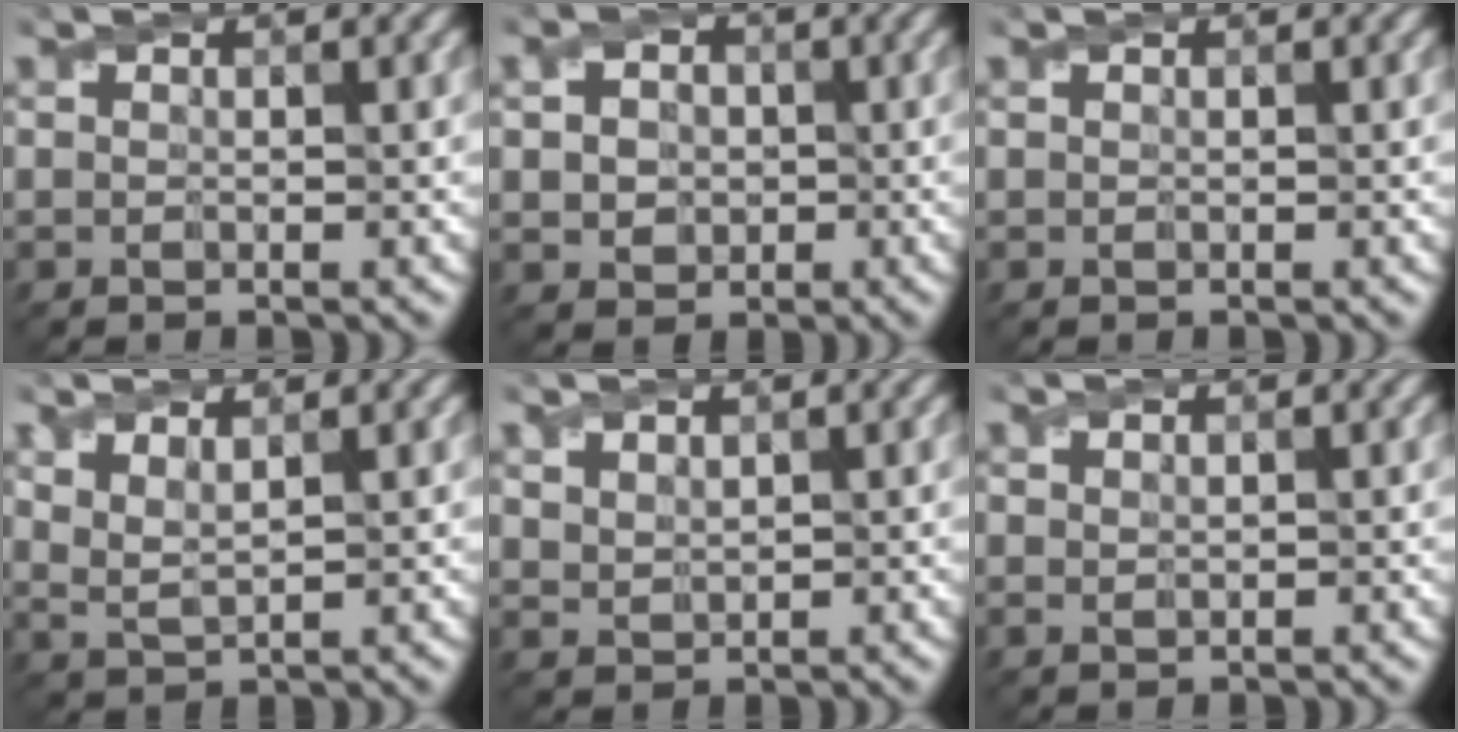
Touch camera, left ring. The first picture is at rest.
{"total": 4.9, "force": [0.8, 4.1, 2.6], "torque": [-0.043, 0.021, -0.003]}
{"total": 0.0}
{"total": 2.2, "force": [1.6, 0.7, 1.3], "torque": [-0.029, -0.007, 0.037]}
{"total": 1.5, "force": [1.1, 0.8, 0.5], "torque": [-0.014, -0.003, 0.028]}
{"total": 0.8, "force": [0.4, 0.5, 0.5], "torque": [-0.011, -0.002, 0.011]}